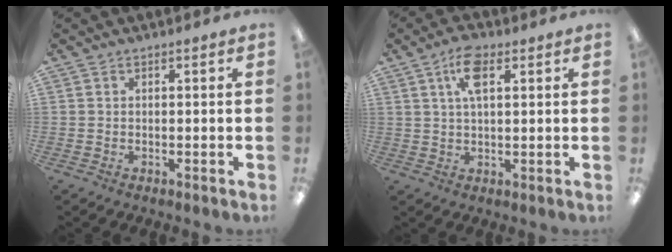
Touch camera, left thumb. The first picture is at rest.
{"total": 7.5, "force": [3.3, 3.4, 5.8], "torque": [-0.106, 0.003, 0.056]}